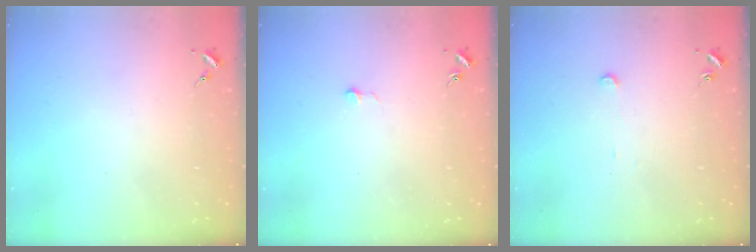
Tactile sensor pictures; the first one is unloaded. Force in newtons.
{"total": 3.5, "press": 3.5, "slide": 0.2}
{"total": 2.4, "press": 2.4, "slide": 0.2}